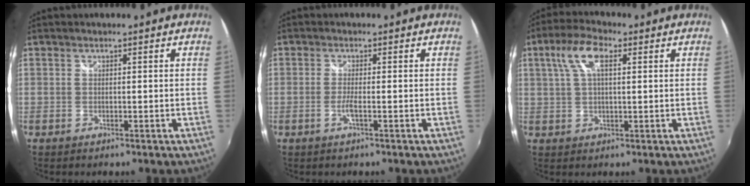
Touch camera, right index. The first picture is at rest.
{"total": 2.0, "force": [-0.8, -0.3, 1.8], "torque": [-0.036, -0.005, -0.017]}
{"total": 7.5, "force": [2.7, 2.9, 6.3], "torque": [-0.126, 0.018, 0.049]}